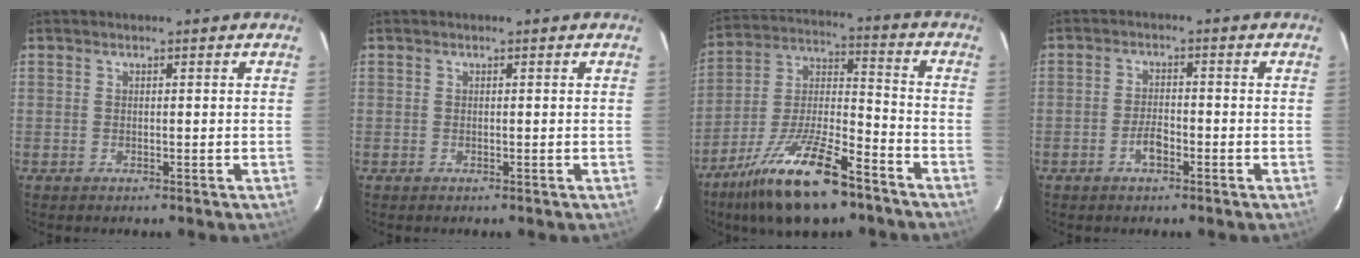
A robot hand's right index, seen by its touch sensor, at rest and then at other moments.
{"total": 0.0}
{"total": 19.0, "force": [-12.6, 5.6, 13.2], "torque": [-0.262, -0.010, -0.225]}
{"total": 3.2, "force": [-1.8, 1.3, 2.3], "torque": [-0.048, 0.003, -0.033]}